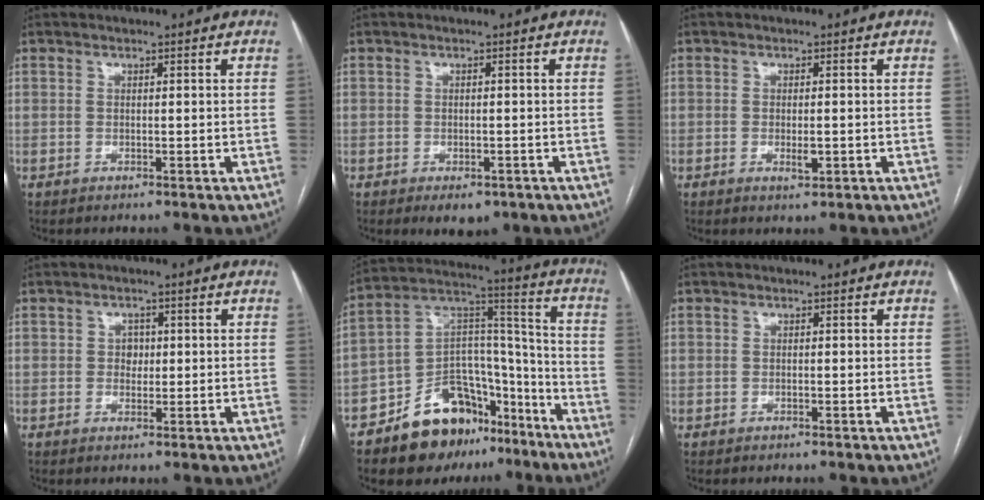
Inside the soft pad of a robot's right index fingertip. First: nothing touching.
{"total": 3.7, "force": [-2.3, 2.1, 2.0], "torque": [-0.019, -0.001, -0.021]}
{"total": 2.1, "force": [-0.5, 0.7, 1.9], "torque": [-0.033, -0.003, -0.005]}
{"total": 1.9, "force": [0.2, 1.5, 1.1], "torque": [-0.012, 0.003, 0.003]}
{"total": 18.4, "force": [-12.6, 10.0, 8.9], "torque": [-0.127, 0.070, -0.198]}
{"total": 0.0}